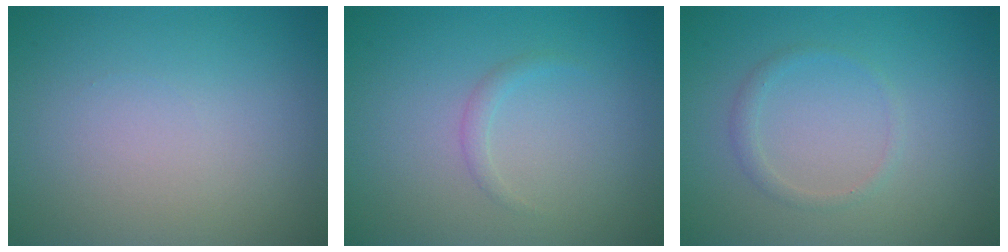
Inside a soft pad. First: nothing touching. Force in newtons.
{"total": 0.9, "press": 0.9, "slide": 0.0}
{"total": 1.1, "press": 1.0, "slide": 0.1}